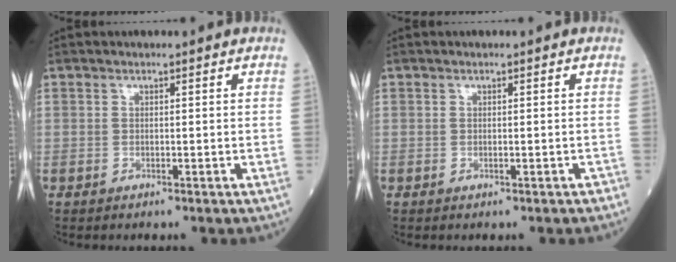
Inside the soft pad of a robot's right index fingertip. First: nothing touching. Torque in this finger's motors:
{"motor_torque": [0.09, 0.03, 0.01, 0.01]}